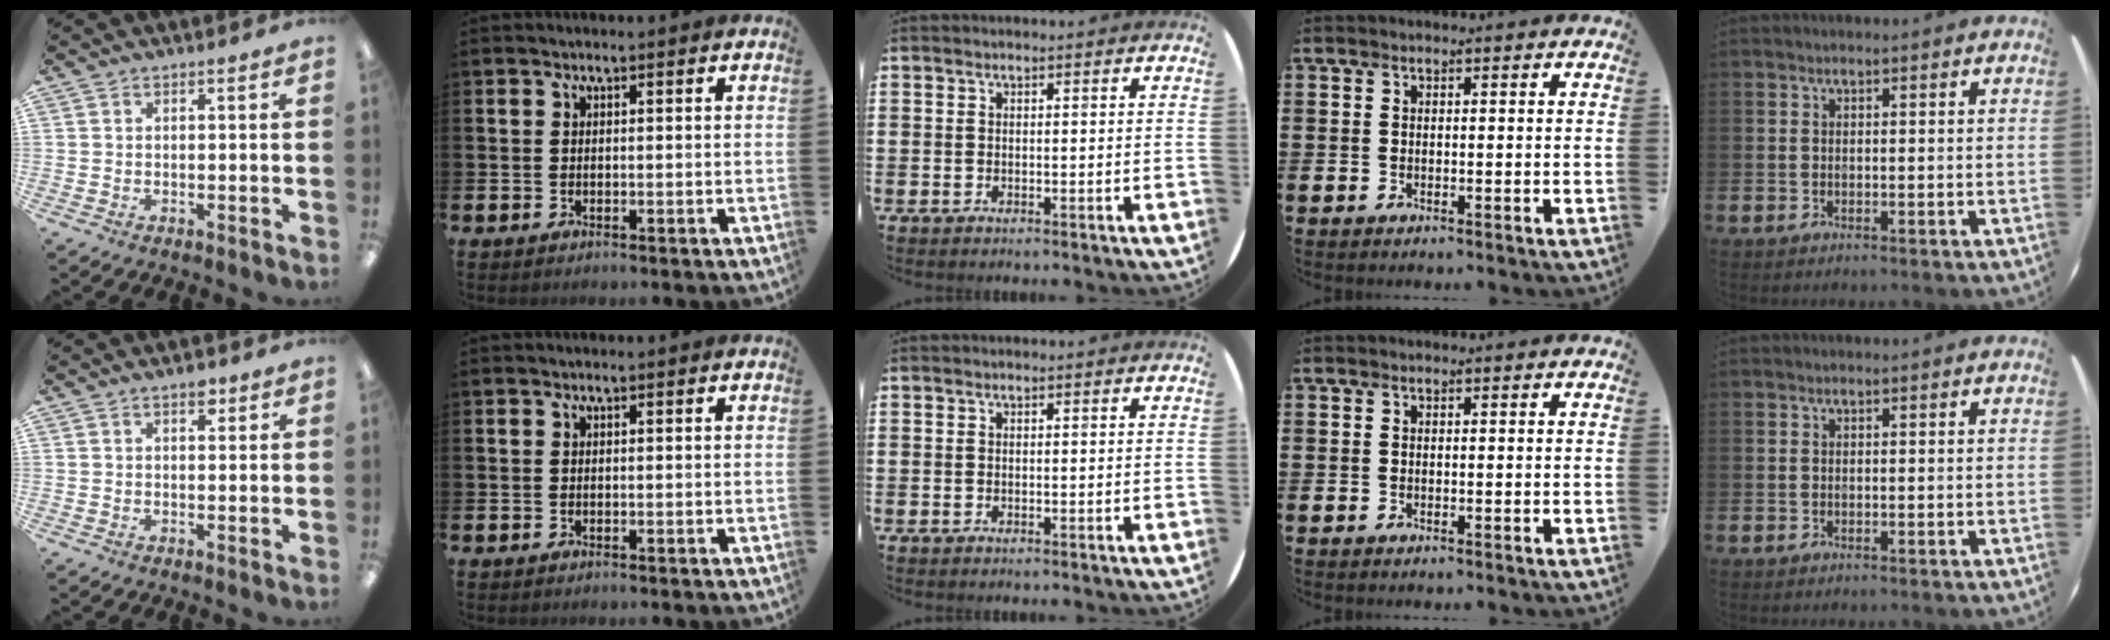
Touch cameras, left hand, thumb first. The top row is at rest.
{"thumb": {"total": 2.7, "force": [1.7, 1.5, 1.4], "torque": [-0.005, -0.006, 0.025]}}